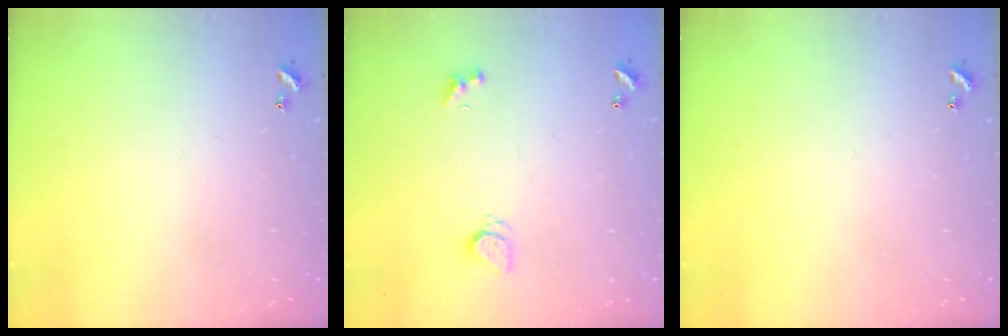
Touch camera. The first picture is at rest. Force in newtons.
{"total": 2.0, "press": 2.0, "slide": 0.3}
{"total": 0.0}